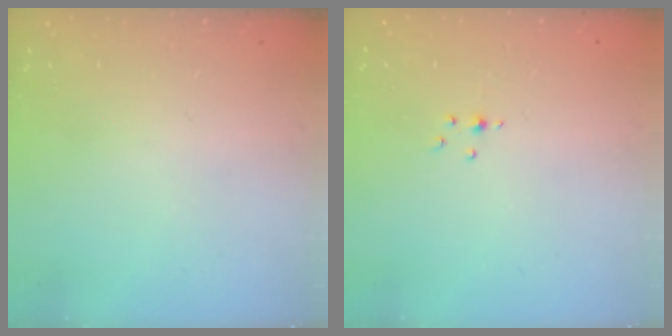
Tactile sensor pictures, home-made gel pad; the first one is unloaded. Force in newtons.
{"total": 2.8, "press": 2.4, "slide": 1.5}